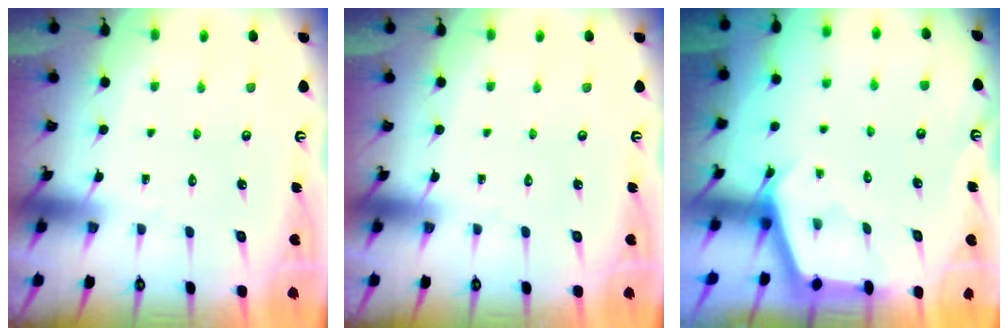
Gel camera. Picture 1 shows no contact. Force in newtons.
{"total": 0.0}
{"total": 2.4, "press": 2.4, "slide": 0.2}